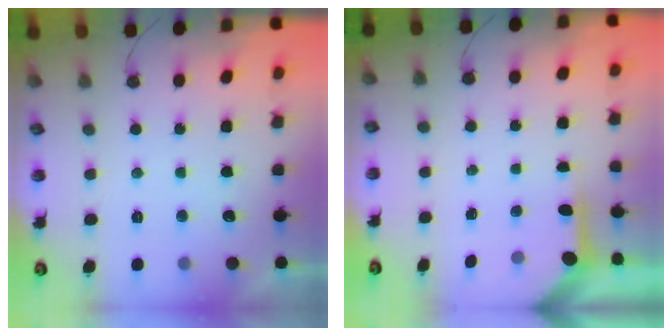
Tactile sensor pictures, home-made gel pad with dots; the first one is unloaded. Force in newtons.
{"total": 4.0, "press": 4.0, "slide": 0.4}